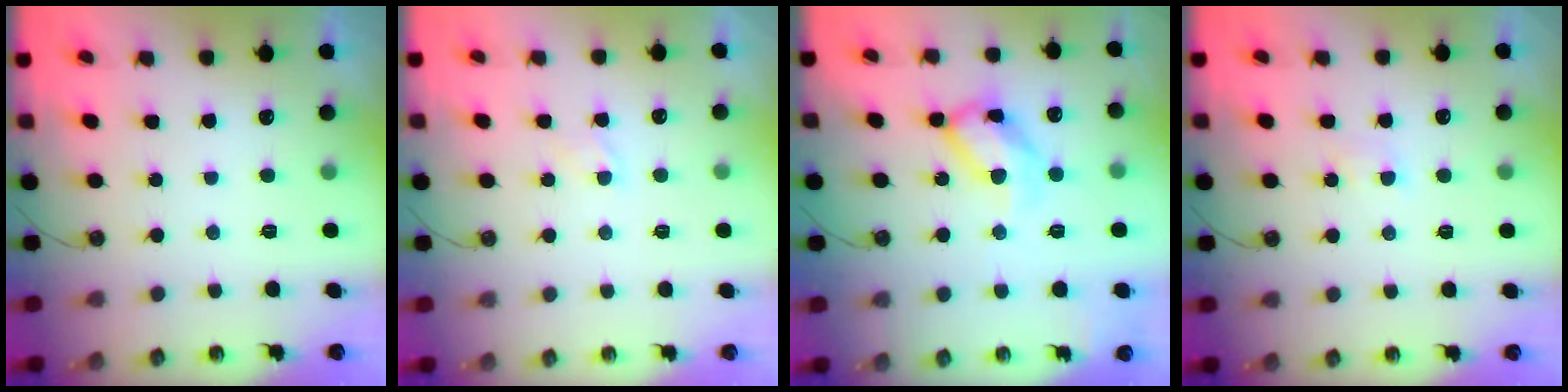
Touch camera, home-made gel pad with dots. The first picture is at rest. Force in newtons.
{"total": 3.0, "press": 3.0, "slide": 0.4}
{"total": 14.6, "press": 14.5, "slide": 1.7}
{"total": 2.8, "press": 2.7, "slide": 0.5}